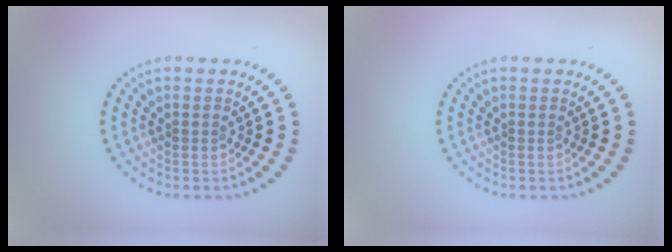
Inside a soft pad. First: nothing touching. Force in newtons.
{"total": 0.0}